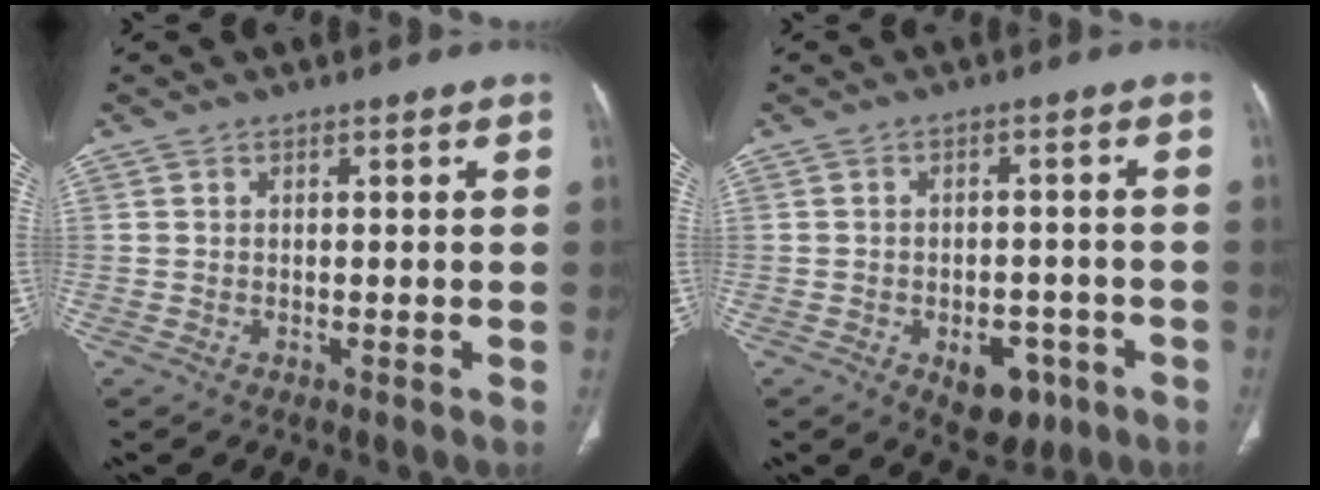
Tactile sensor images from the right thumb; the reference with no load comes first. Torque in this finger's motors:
{"motor_torque": [2.15, 0.88, 0.23, -0.67, 0.02]}